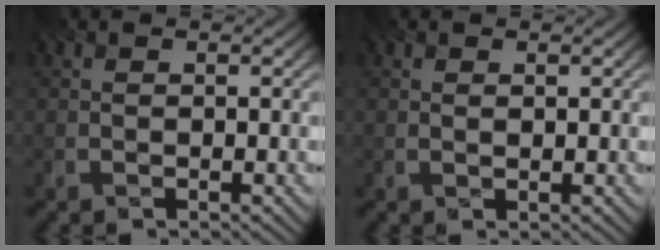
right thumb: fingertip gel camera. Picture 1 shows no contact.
{"total": 0.0}